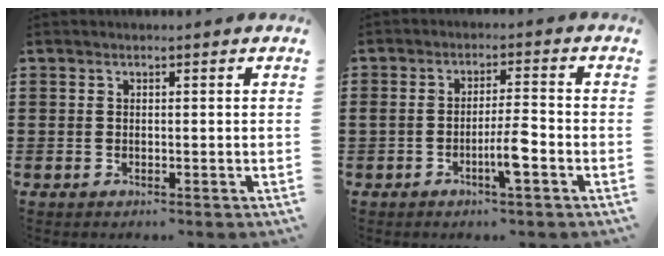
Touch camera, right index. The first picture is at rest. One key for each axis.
{"total": 5.0, "fx": -2.1, "fy": 0.7, "fz": 4.4, "tx": -0.081, "ty": -0.002, "tz": -0.040}